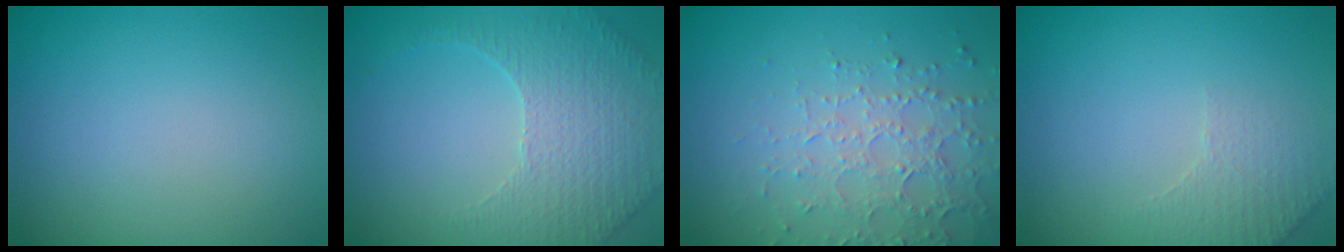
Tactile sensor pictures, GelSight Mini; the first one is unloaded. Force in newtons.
{"total": 5.3, "press": 3.6, "slide": 3.9}
{"total": 4.5, "press": 3.3, "slide": 3.1}
{"total": 2.3, "press": 2.3, "slide": 0.6}